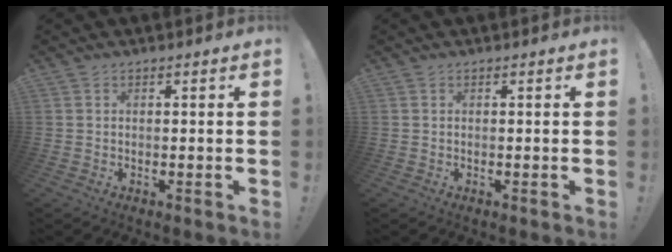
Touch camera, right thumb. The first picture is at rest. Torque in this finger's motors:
{"motor_torque": [0.00, 0.00, 0.00, 0.00, 0.00]}